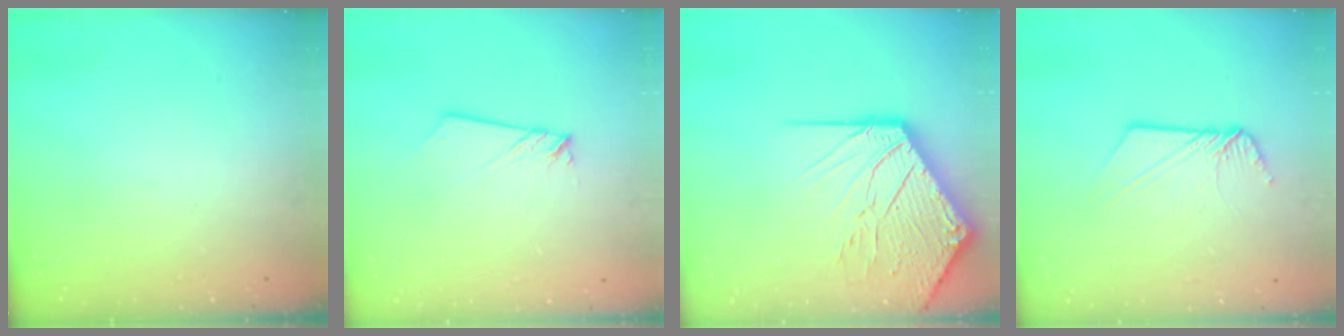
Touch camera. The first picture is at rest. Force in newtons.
{"total": 1.9, "press": 1.9, "slide": 0.2}
{"total": 18.3, "press": 18.2, "slide": 2.4}
{"total": 8.3, "press": 8.3, "slide": 0.3}